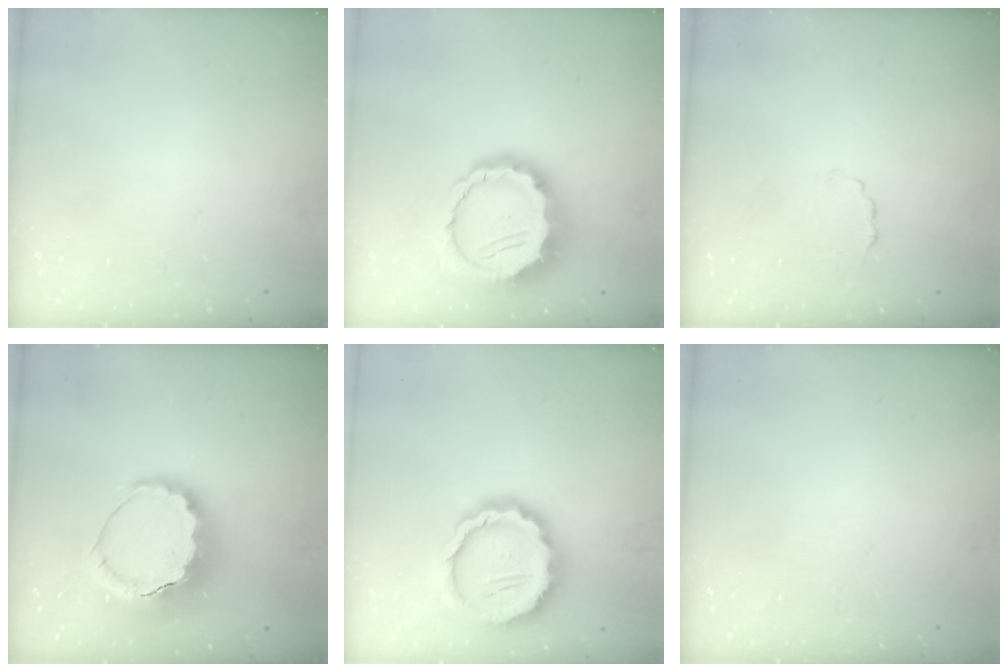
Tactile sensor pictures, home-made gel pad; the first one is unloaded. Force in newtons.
{"total": 15.6, "press": 15.2, "slide": 3.5}
{"total": 2.0, "press": 1.9, "slide": 0.6}
{"total": 11.4, "press": 11.2, "slide": 2.1}
{"total": 15.8, "press": 15.5, "slide": 3.2}
{"total": 0.0}